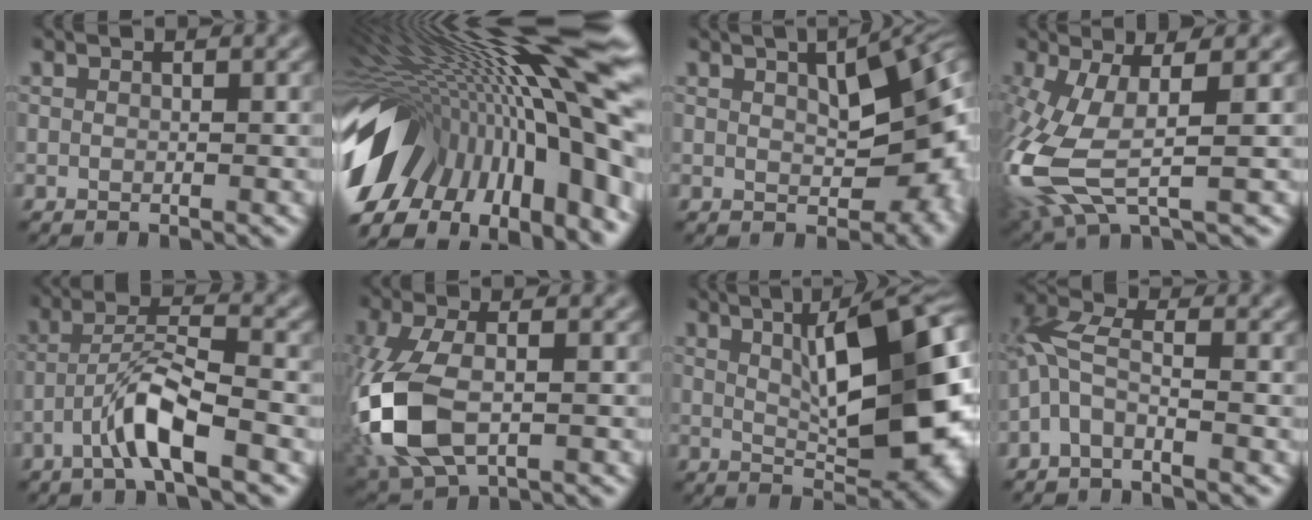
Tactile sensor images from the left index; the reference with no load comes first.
{"total": 21.0, "force": [-1.8, 8.6, 19.1], "torque": [-0.317, -0.009, -0.036]}
{"total": 10.3, "force": [1.0, 5.4, 8.7], "torque": [-0.106, -0.006, 0.030]}
{"total": 9.0, "force": [-1.5, 3.2, 8.3], "torque": [-0.215, -0.009, -0.031]}
{"total": 4.9, "force": [-2.6, 0.5, 4.1], "torque": [-0.078, 0.016, -0.053]}
{"total": 8.9, "force": [-2.1, 4.6, 7.3], "torque": [-0.183, -0.007, -0.048]}
{"total": 11.7, "force": [2.6, 3.1, 11.0], "torque": [-0.148, 0.007, 0.044]}
{"total": 3.3, "force": [-1.3, 0.9, 2.9], "torque": [-0.073, 0.009, -0.042]}